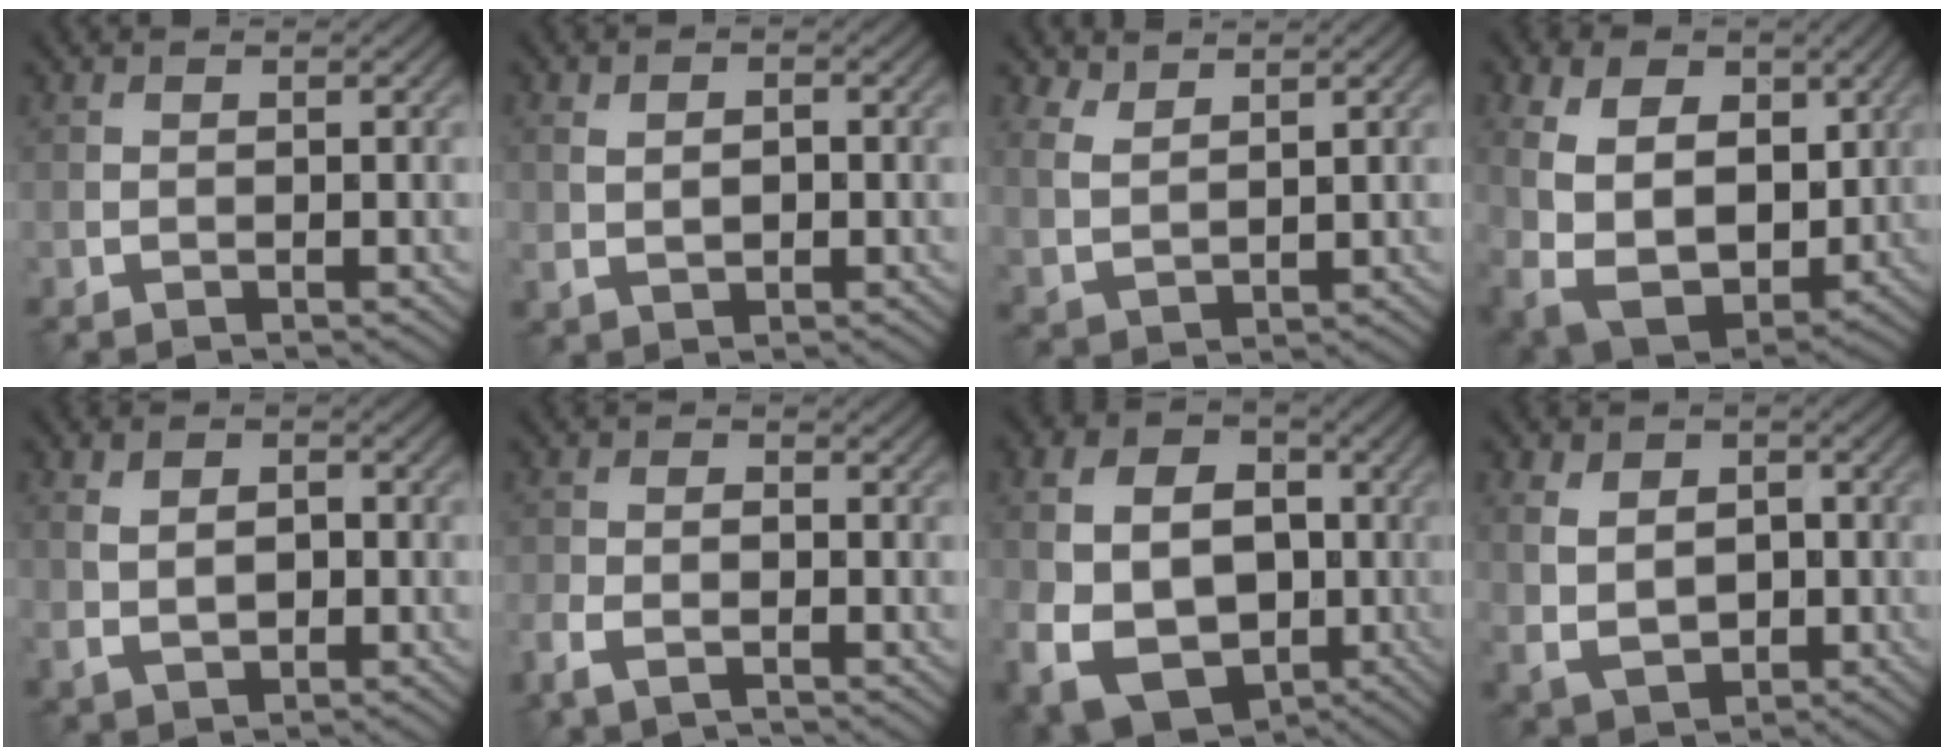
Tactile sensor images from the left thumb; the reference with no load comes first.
{"total": 3.0, "force": [0.1, 2.0, 2.3], "torque": [-0.050, -0.002, 0.004]}
{"total": 4.1, "force": [3.1, 1.8, 1.9], "torque": [-0.049, -0.008, 0.076]}
{"total": 13.3, "force": [2.3, 9.2, 9.3], "torque": [-0.203, 0.004, 0.048]}
{"total": 4.9, "force": [-0.2, 3.3, 3.5], "torque": [-0.069, -0.003, -0.003]}
{"total": 3.8, "force": [-2.3, 1.6, 2.5], "torque": [-0.054, -0.005, -0.052]}
{"total": 15.0, "force": [-2.8, 11.6, 9.0], "torque": [-0.197, -0.029, -0.037]}
{"total": 8.1, "force": [0.2, 6.2, 5.2], "torque": [-0.104, -0.002, 0.001]}